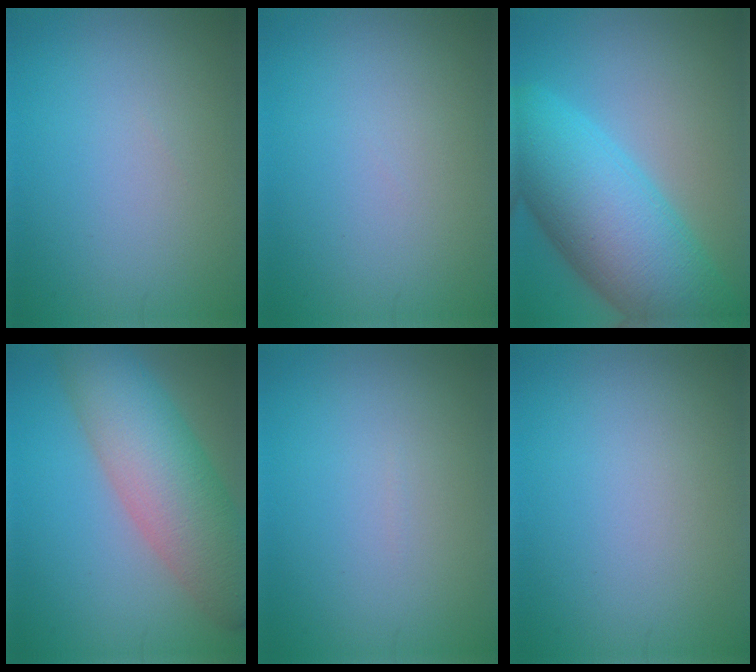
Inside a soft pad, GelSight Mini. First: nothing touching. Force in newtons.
{"total": 0.0}
{"total": 12.3, "press": 12.3, "slide": 0.5}
{"total": 9.3, "press": 9.3, "slide": 0.5}
{"total": 0.0}
{"total": 0.0}